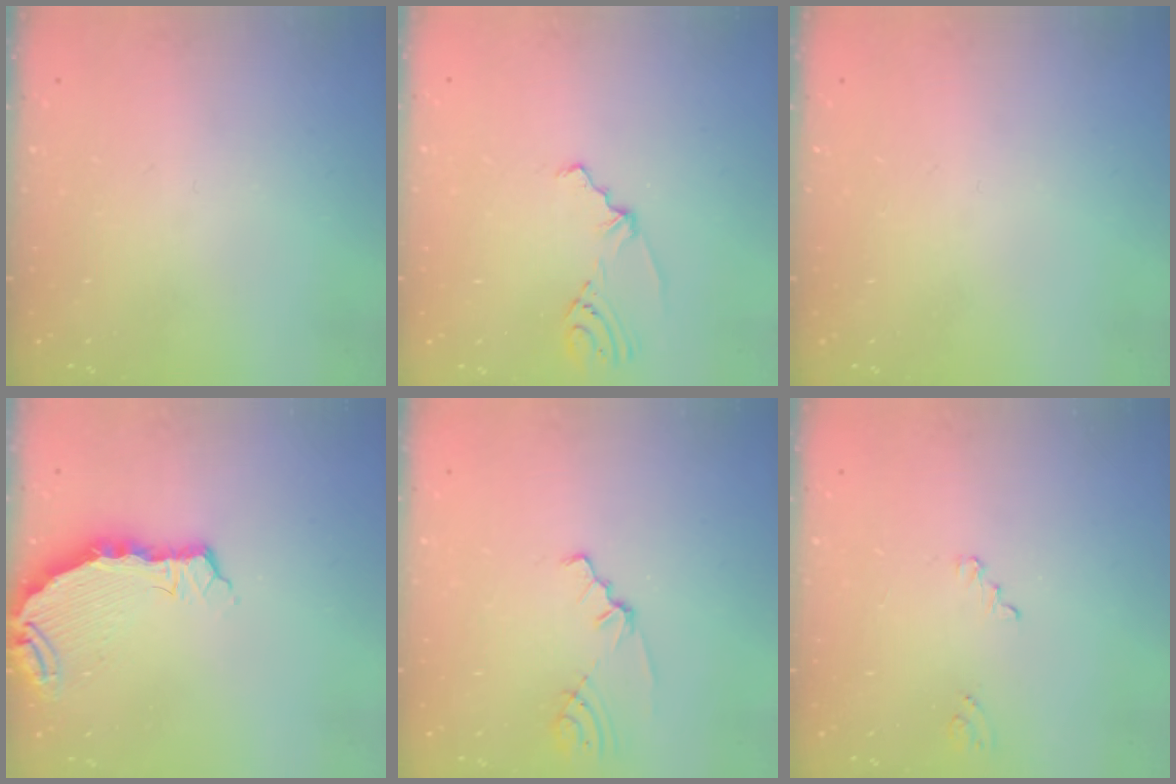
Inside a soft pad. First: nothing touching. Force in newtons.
{"total": 2.5, "press": 2.1, "slide": 1.4}
{"total": 0.0}
{"total": 8.8, "press": 7.7, "slide": 4.1}
{"total": 1.8, "press": 1.8, "slide": 0.2}
{"total": 0.8, "press": 0.8, "slide": 0.0}